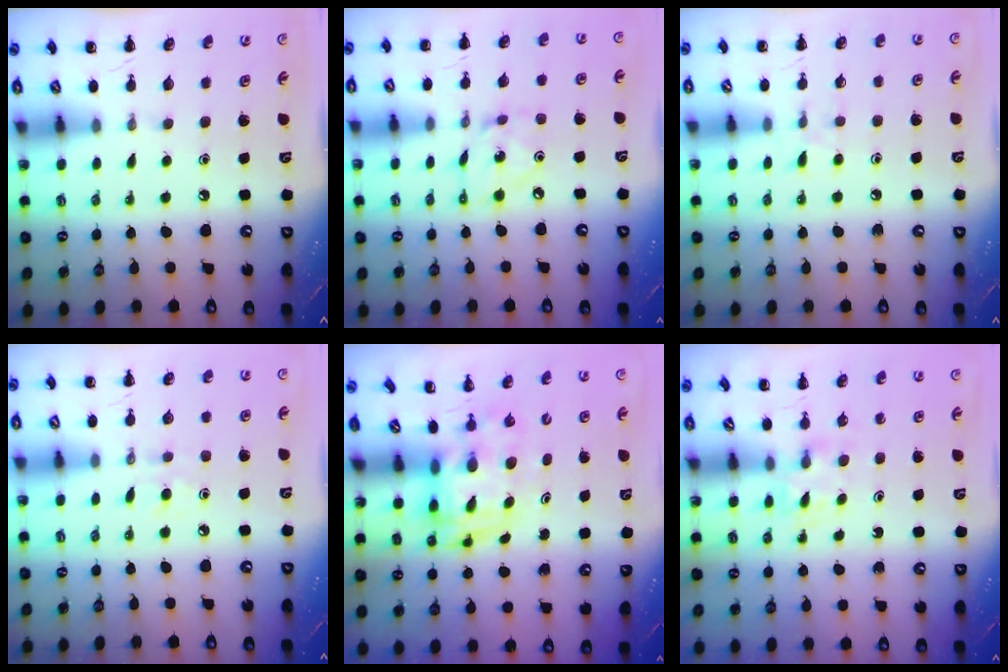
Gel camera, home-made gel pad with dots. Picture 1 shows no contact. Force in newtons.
{"total": 3.6, "press": 3.6, "slide": 0.5}
{"total": 5.3, "press": 5.0, "slide": 1.9}
{"total": 5.3, "press": 4.9, "slide": 1.8}
{"total": 3.8, "press": 3.7, "slide": 0.7}
{"total": 3.5, "press": 3.4, "slide": 1.0}